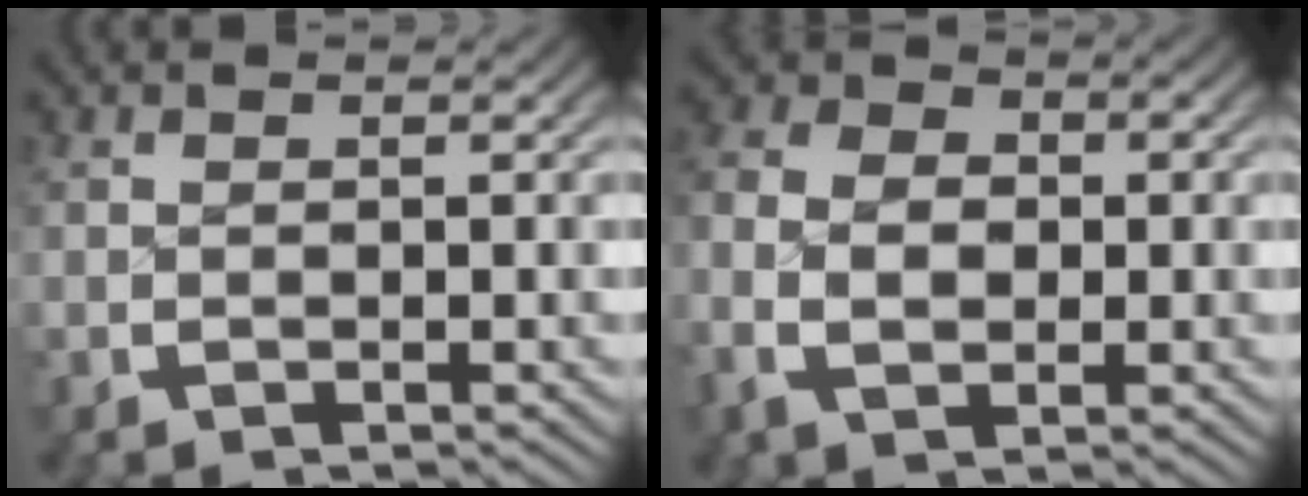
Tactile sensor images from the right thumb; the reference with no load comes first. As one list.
[{"total": 6.1, "force": [-0.2, 4.4, 4.2], "torque": [-0.091, -0.014, 0.003]}]